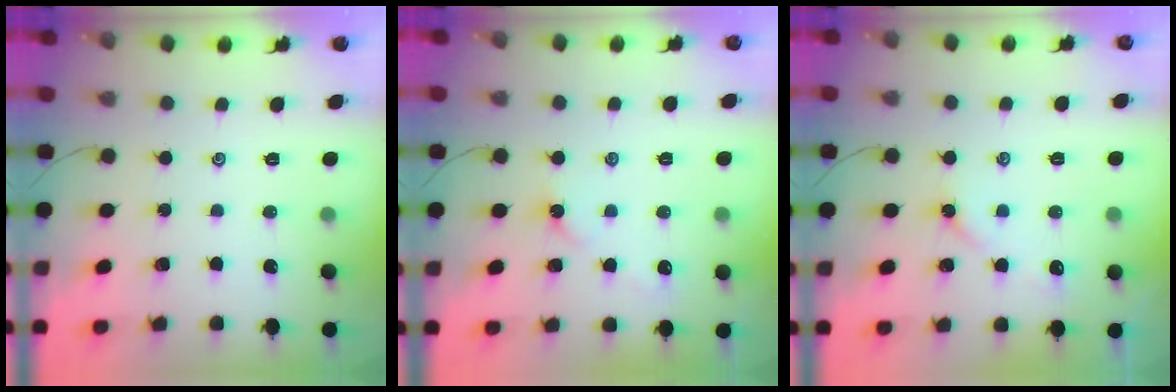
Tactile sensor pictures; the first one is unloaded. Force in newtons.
{"total": 2.9, "press": 2.9, "slide": 0.6}
{"total": 3.9, "press": 3.8, "slide": 0.6}